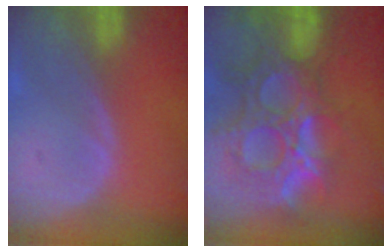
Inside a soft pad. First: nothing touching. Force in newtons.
{"total": 13.9, "press": 11.7, "slide": 7.5}